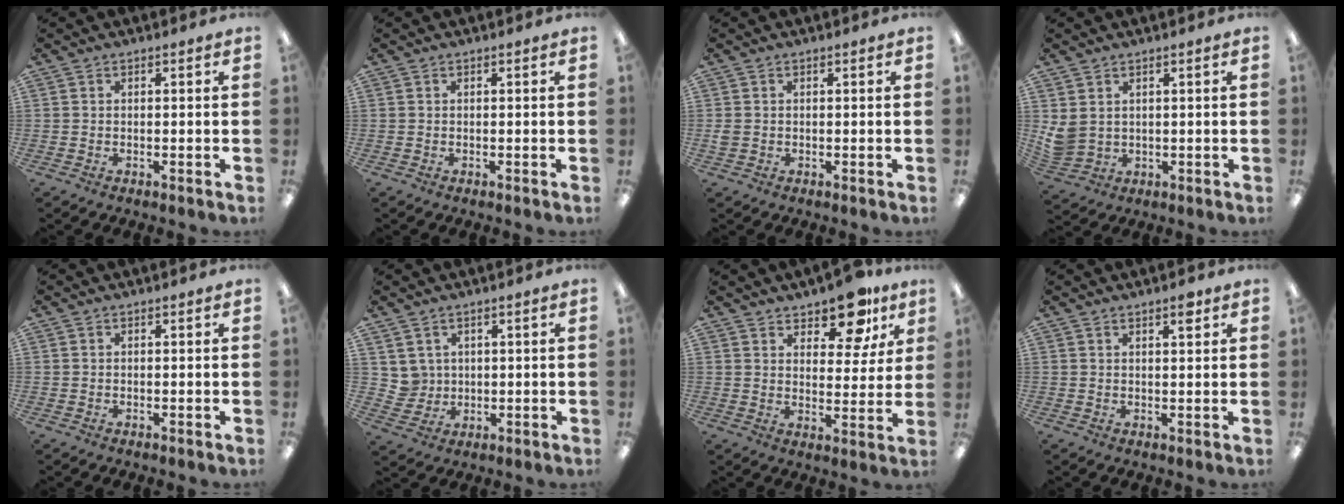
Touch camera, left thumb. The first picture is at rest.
{"total": 0.0}
{"total": 1.3, "force": [0.2, 1.2, 0.5], "torque": [-0.010, 0.004, 0.002]}
{"total": 4.4, "force": [2.3, 3.4, 1.6], "torque": [-0.045, -0.011, 0.045]}
{"total": 0.0}
{"total": 4.4, "force": [2.6, 3.5, -0.3], "torque": [-0.013, -0.004, 0.051]}
{"total": 12.2, "force": [9.3, 5.3, 5.9], "torque": [-0.073, -0.055, 0.162]}
{"total": 2.8, "force": [2.2, 0.7, 1.6], "torque": [-0.011, -0.011, 0.034]}